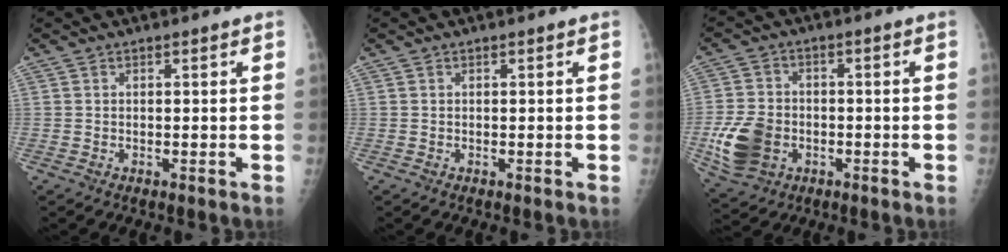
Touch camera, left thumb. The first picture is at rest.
{"total": 0.0}
{"total": 10.6, "force": [-2.8, 8.0, 6.4], "torque": [-0.117, 0.008, -0.048]}